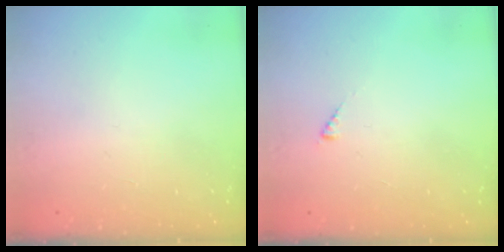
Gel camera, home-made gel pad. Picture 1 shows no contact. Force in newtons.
{"total": 2.0, "press": 2.0, "slide": 0.3}